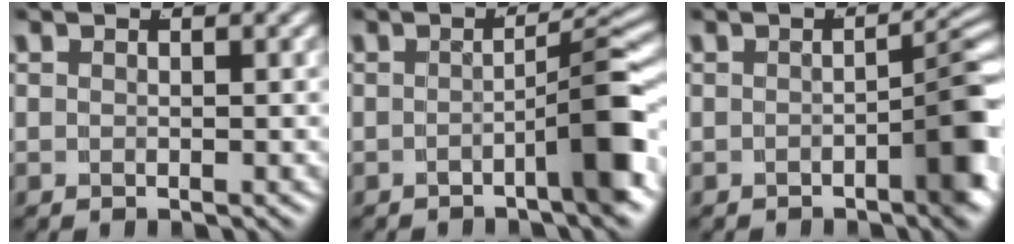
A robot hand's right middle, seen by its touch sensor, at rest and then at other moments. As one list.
[{"total": 5.0, "force": [-1.9, 0.5, 4.6], "torque": [-0.058, 0.011, -0.035]}, {"total": 4.3, "force": [-1.5, 1.0, 3.9], "torque": [-0.042, 0.001, -0.025]}]